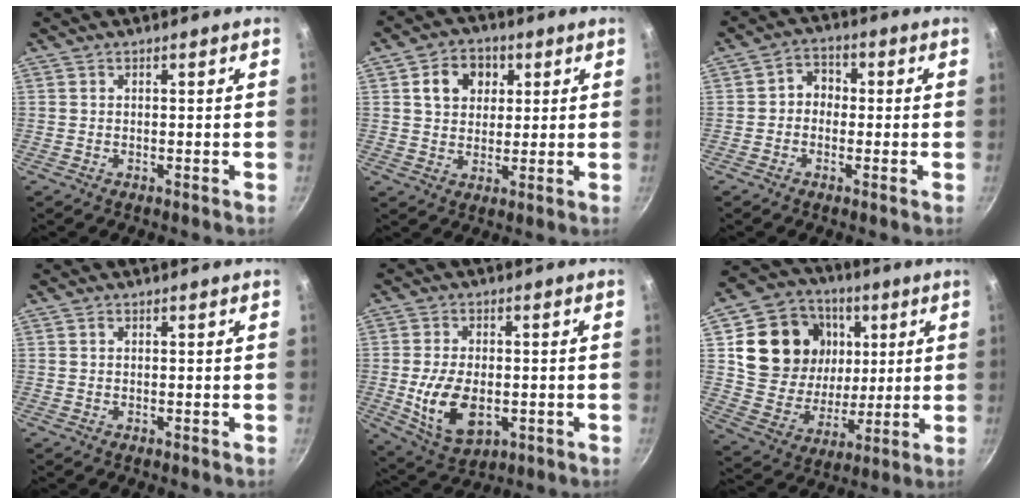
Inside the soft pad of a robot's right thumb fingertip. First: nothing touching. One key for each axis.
{"total": 8.3, "fx": 2.7, "fy": 6.6, "fz": 4.1, "tx": -0.037, "ty": 0.005, "tz": 0.036}
{"total": 4.6, "fx": -0.4, "fy": 3.9, "fz": 2.4, "tx": -0.013, "ty": 0.017, "tz": -0.018}
{"total": 0.6, "fx": 0.2, "fy": 0.5, "fz": 0.3, "tx": -0.005, "ty": 0.005, "tz": 0.004}
{"total": 12.0, "fx": -2.0, "fy": 7.2, "fz": 9.4, "tx": -0.165, "ty": -0.003, "tz": -0.024}
{"total": 20.5, "fx": 5.6, "fy": 16.9, "fz": 10.1, "tx": -0.161, "ty": -0.008, "tz": 0.105}